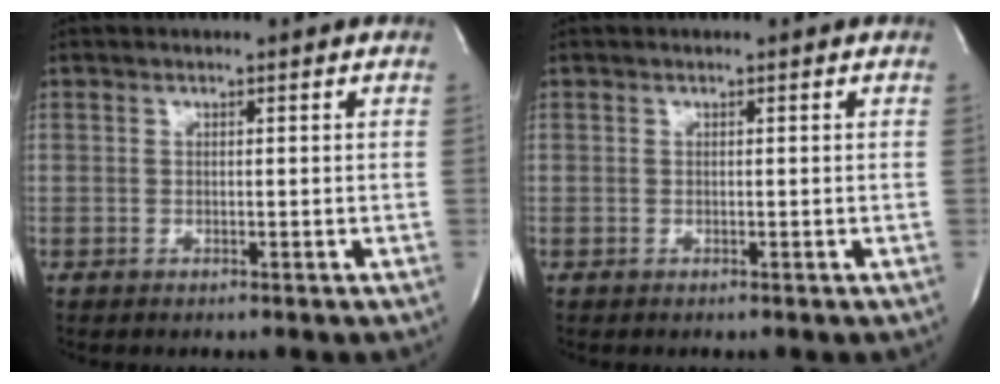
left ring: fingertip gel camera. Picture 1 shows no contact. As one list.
[{"total": 0.0}]